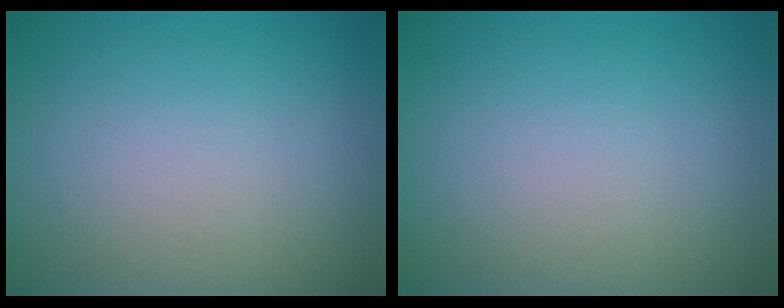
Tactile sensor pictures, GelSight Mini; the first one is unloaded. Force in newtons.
{"total": 0.0}